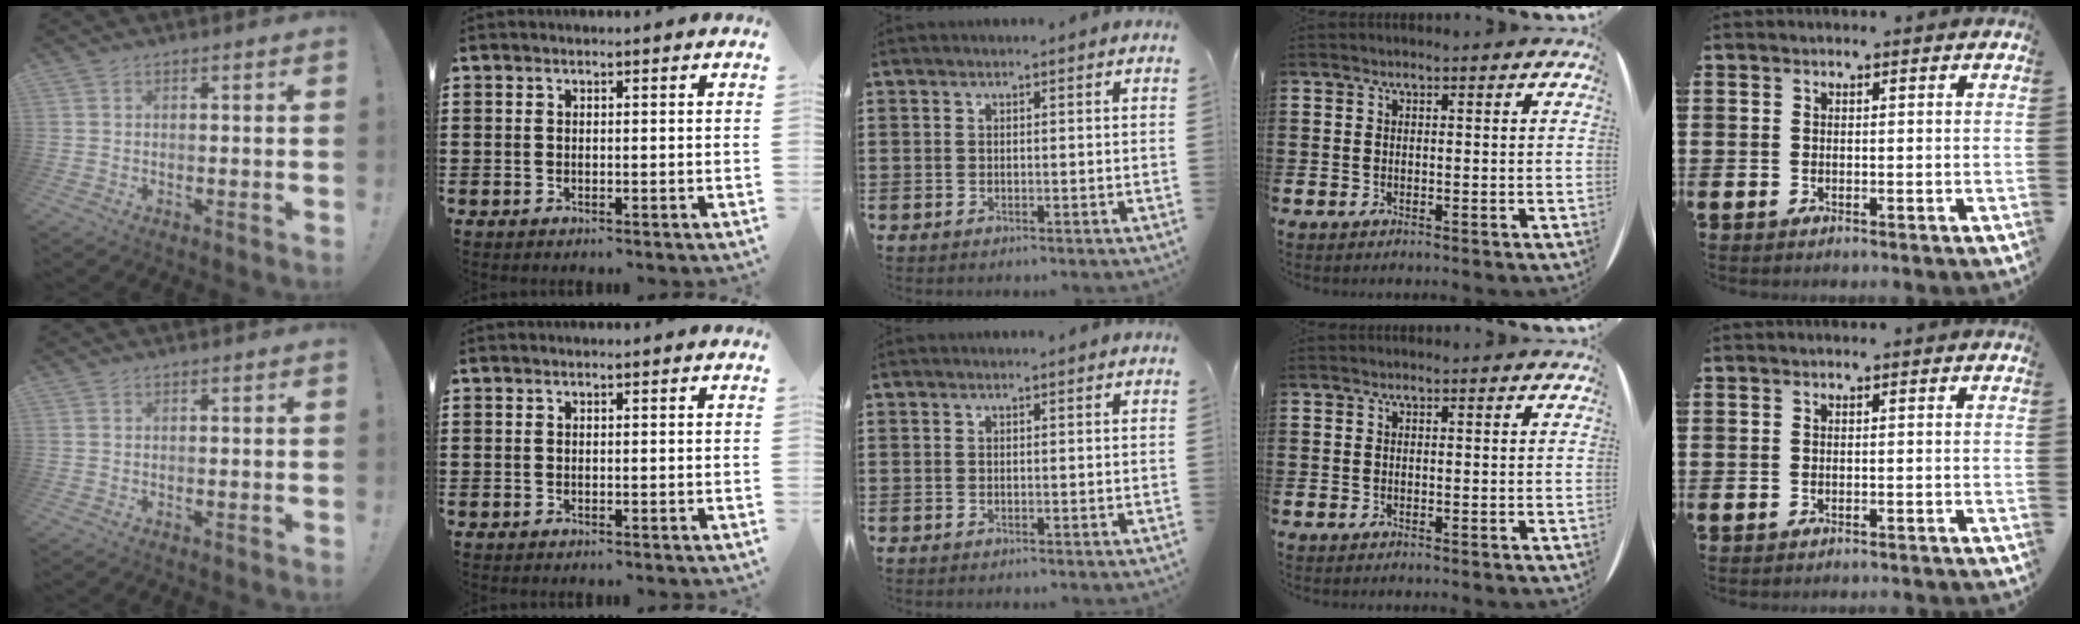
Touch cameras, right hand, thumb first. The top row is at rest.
{"little": {"total": 0.5, "force": [-0.5, -0.1, 0.0], "torque": [-0.001, 0.000, -0.011]}}